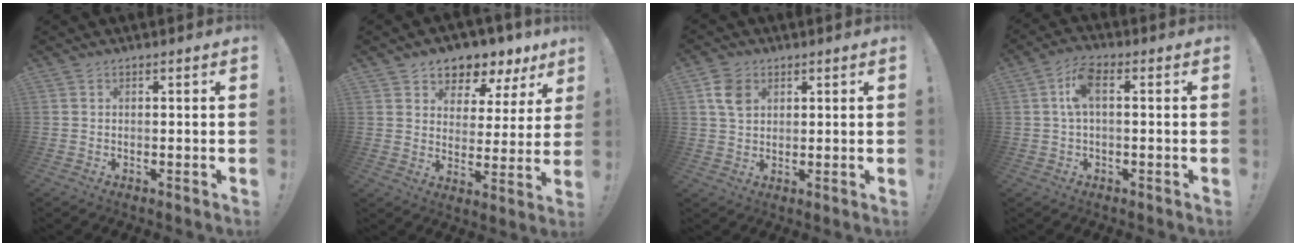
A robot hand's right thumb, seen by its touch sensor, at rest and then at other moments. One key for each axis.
{"total": 6.2, "fx": 4.7, "fy": 3.9, "fz": 1.1, "tx": -0.015, "ty": -0.051, "tz": 0.087}
{"total": 7.0, "fx": 2.7, "fy": 5.2, "fz": 3.9, "tx": -0.057, "ty": 0.002, "tz": 0.054}
{"total": 6.9, "fx": 0.6, "fy": 3.0, "fz": 6.2, "tx": -0.119, "ty": 0.005, "tz": 0.010}